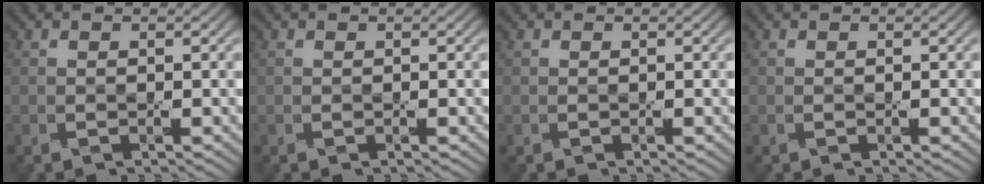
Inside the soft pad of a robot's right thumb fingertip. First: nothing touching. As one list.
[{"total": 0.0}, {"total": 0.0}, {"total": 0.0}]